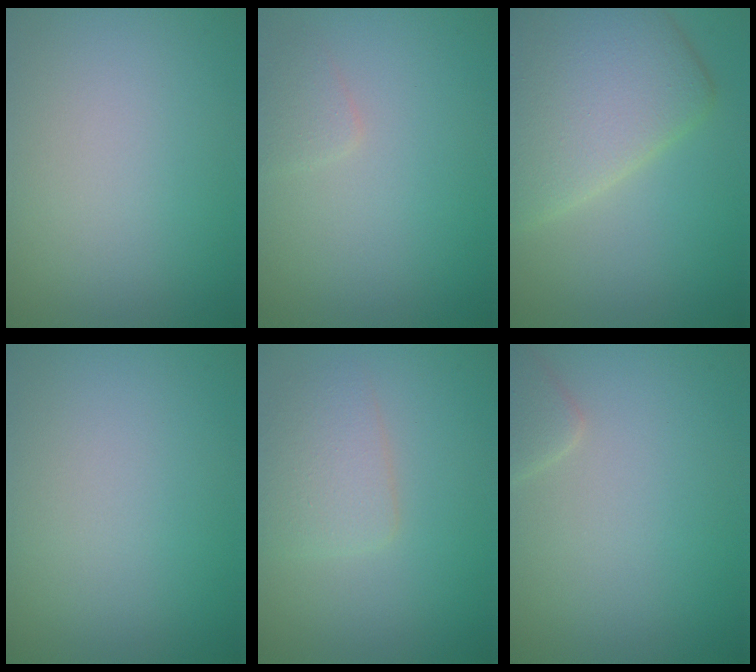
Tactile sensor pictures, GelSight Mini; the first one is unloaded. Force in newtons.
{"total": 1.1, "press": 1.1, "slide": 0.1}
{"total": 8.0, "press": 8.0, "slide": 0.5}
{"total": 0.0}
{"total": 2.5, "press": 2.5, "slide": 0.0}
{"total": 1.5, "press": 1.5, "slide": 0.1}